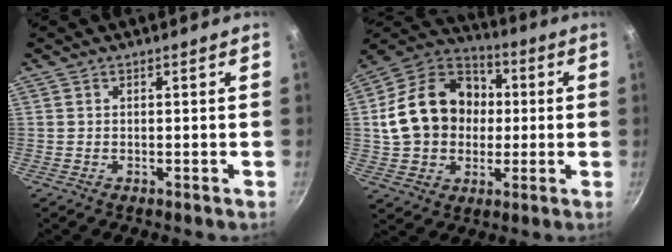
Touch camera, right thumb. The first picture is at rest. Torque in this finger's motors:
{"motor_torque": [-0.89, 1.73, 0.79, -0.72, 0.42]}